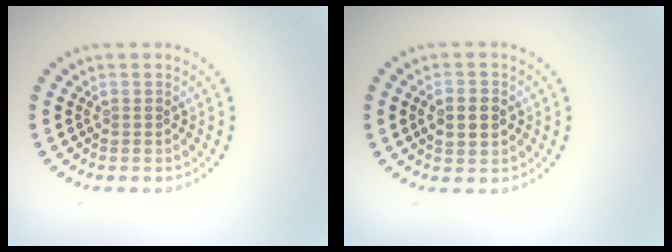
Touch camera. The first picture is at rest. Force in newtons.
{"total": 3.2, "press": 3.2, "slide": 0.1}